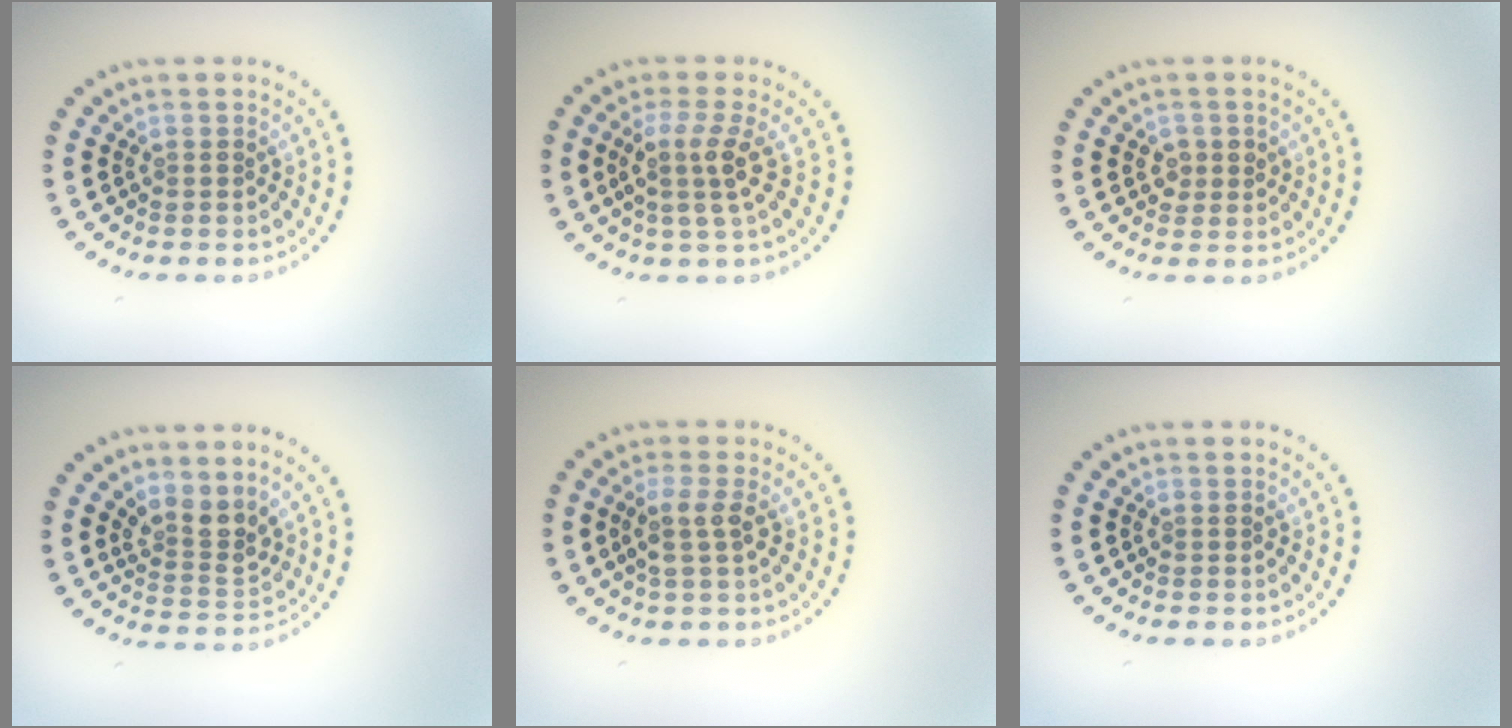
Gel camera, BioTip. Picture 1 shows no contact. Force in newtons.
{"total": 3.0, "press": 2.3, "slide": 1.9}
{"total": 1.5, "press": 1.5, "slide": 0.3}
{"total": 2.7, "press": 2.0, "slide": 1.8}
{"total": 2.2, "press": 1.8, "slide": 1.3}
{"total": 0.0}